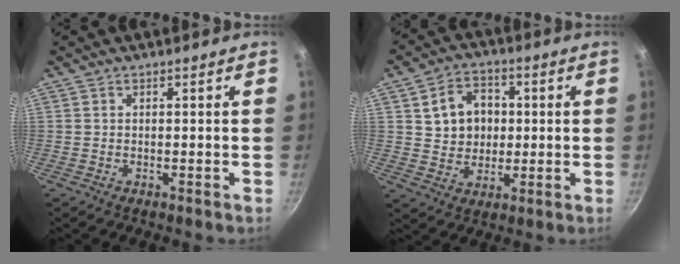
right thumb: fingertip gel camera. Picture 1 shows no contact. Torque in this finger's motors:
{"motor_torque": [-0.11, 0.43, -0.01, 0.14, 0.05]}